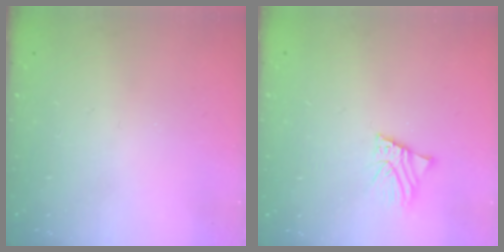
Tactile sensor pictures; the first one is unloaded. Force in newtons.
{"total": 3.9, "press": 3.9, "slide": 0.6}